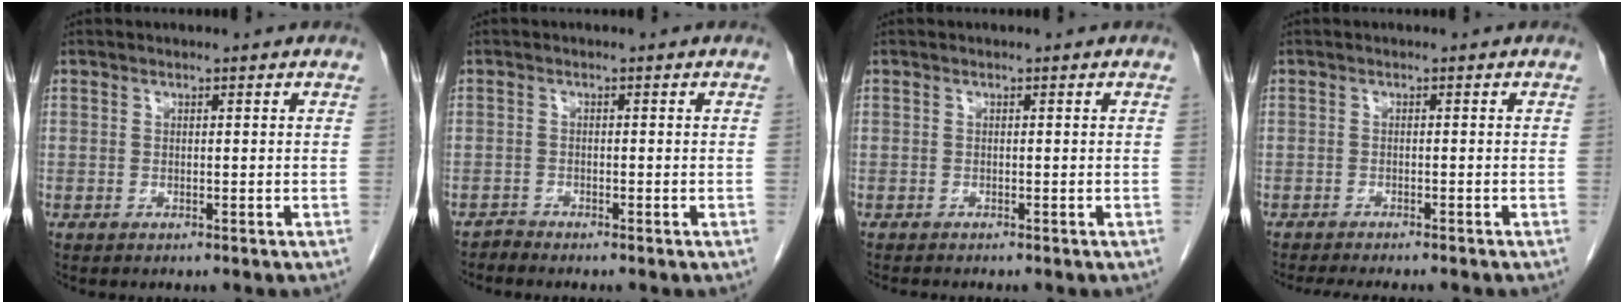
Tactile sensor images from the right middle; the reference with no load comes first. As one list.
[{"total": 1.0, "force": [-0.9, -0.1, -0.4], "torque": [0.009, -0.006, -0.018]}, {"total": 1.1, "force": [-1.0, 0.0, 0.4], "torque": [-0.008, -0.002, -0.015]}, {"total": 8.3, "force": [-7.2, 1.4, 3.7], "torque": [-0.046, -0.010, -0.098]}]